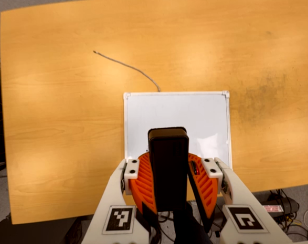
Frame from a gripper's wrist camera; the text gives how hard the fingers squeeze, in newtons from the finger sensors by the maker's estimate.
{"total": 8.2, "left": 9.0, "right": 7.3}